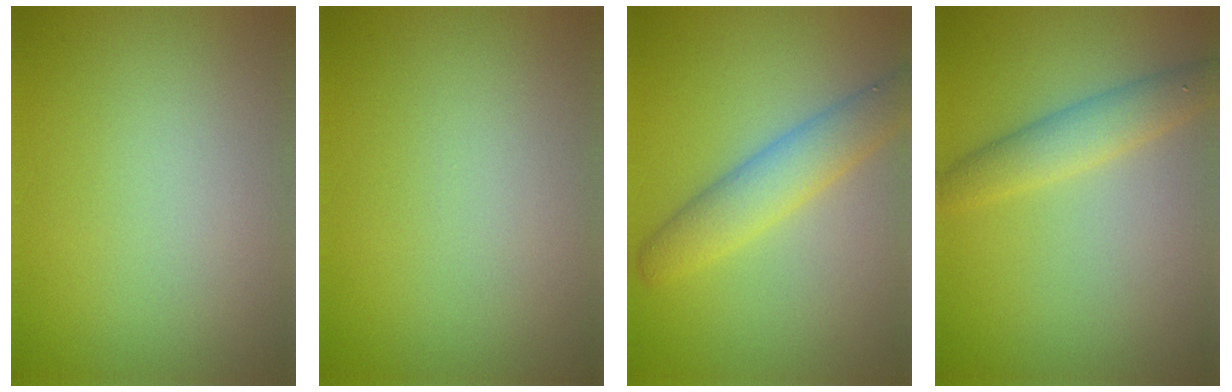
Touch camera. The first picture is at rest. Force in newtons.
{"total": 0.0}
{"total": 4.1, "press": 4.0, "slide": 0.4}
{"total": 3.2, "press": 3.2, "slide": 0.1}